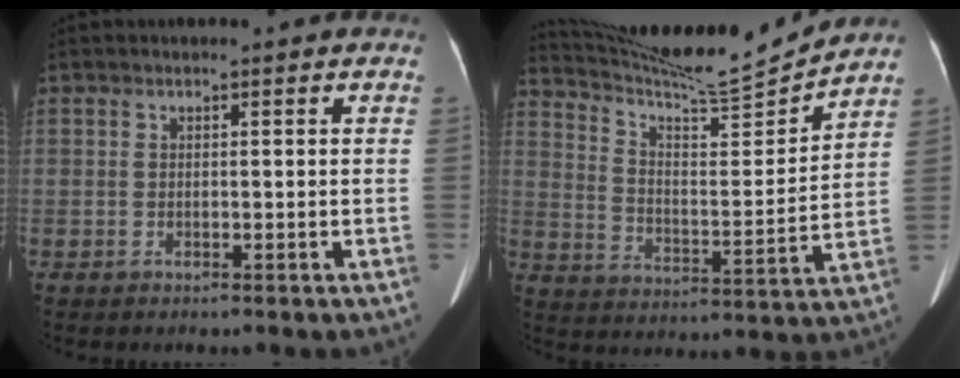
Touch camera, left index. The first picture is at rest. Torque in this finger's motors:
{"motor_torque": [0.74, -1.40, 0.19, 0.11]}